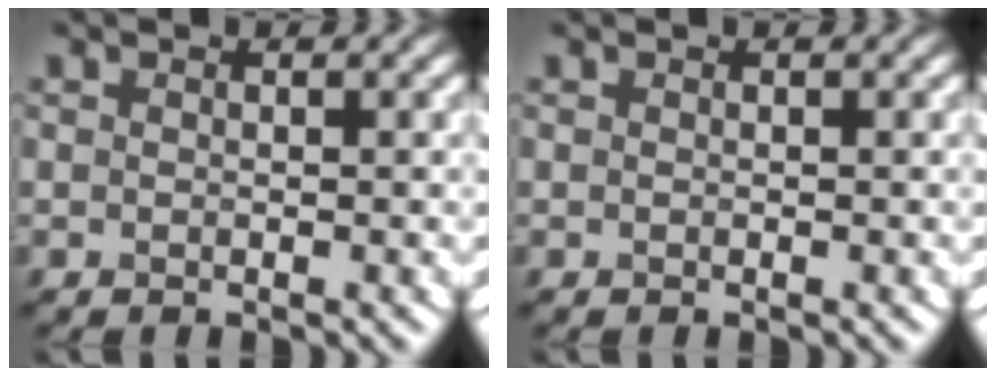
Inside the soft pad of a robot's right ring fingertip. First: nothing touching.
{"total": 0.0}